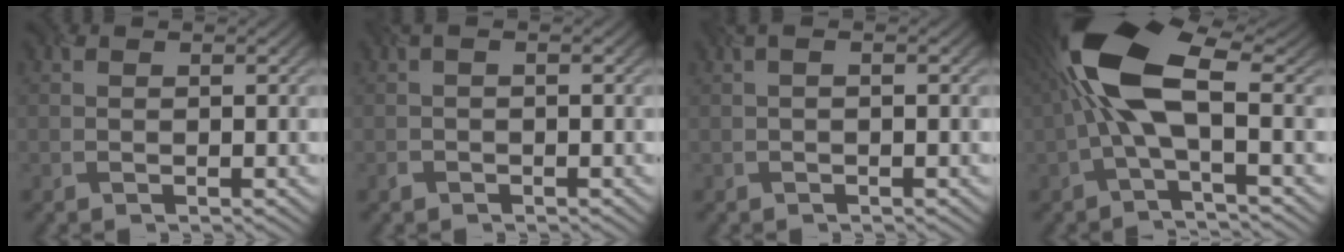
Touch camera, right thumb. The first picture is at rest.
{"total": 0.9, "force": [-0.6, 0.6, 0.5], "torque": [-0.013, -0.001, -0.011]}
{"total": 0.7, "force": [0.0, -0.1, 0.7], "torque": [-0.012, 0.002, -0.002]}
{"total": 11.3, "force": [0.6, 4.1, 10.5], "torque": [-0.222, 0.020, -0.001]}